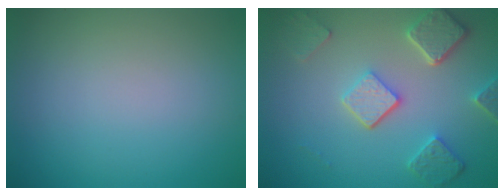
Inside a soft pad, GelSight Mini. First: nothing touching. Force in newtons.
{"total": 5.2, "press": 4.0, "slide": 3.3}